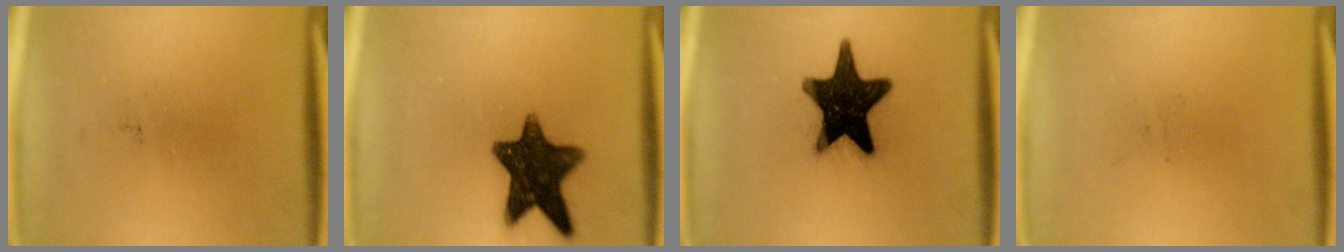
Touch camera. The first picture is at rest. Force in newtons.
{"total": 12.7}
{"total": 19.1}
{"total": 0.0}